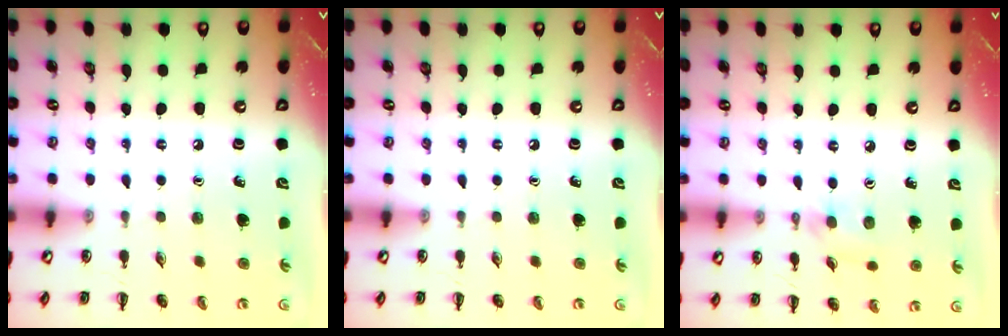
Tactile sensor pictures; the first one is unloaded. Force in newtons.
{"total": 0.0}
{"total": 3.4, "press": 3.1, "slide": 1.3}